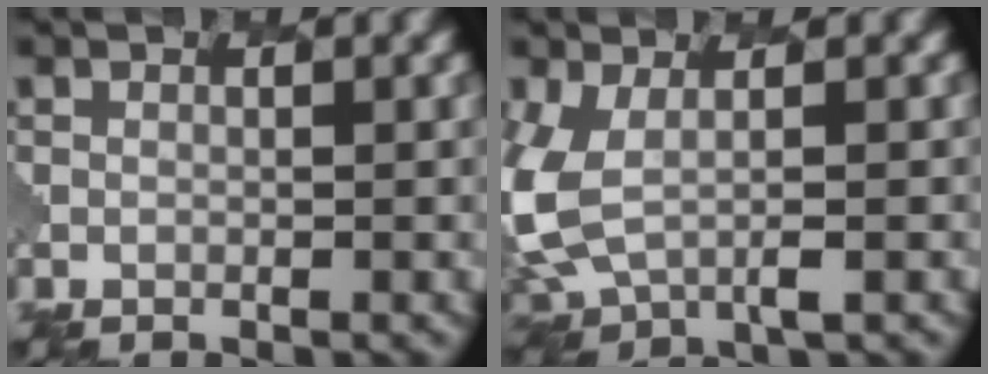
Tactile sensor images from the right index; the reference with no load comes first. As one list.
[{"total": 6.7, "force": [0.2, 4.0, 5.4], "torque": [-0.143, -0.014, 0.000]}]